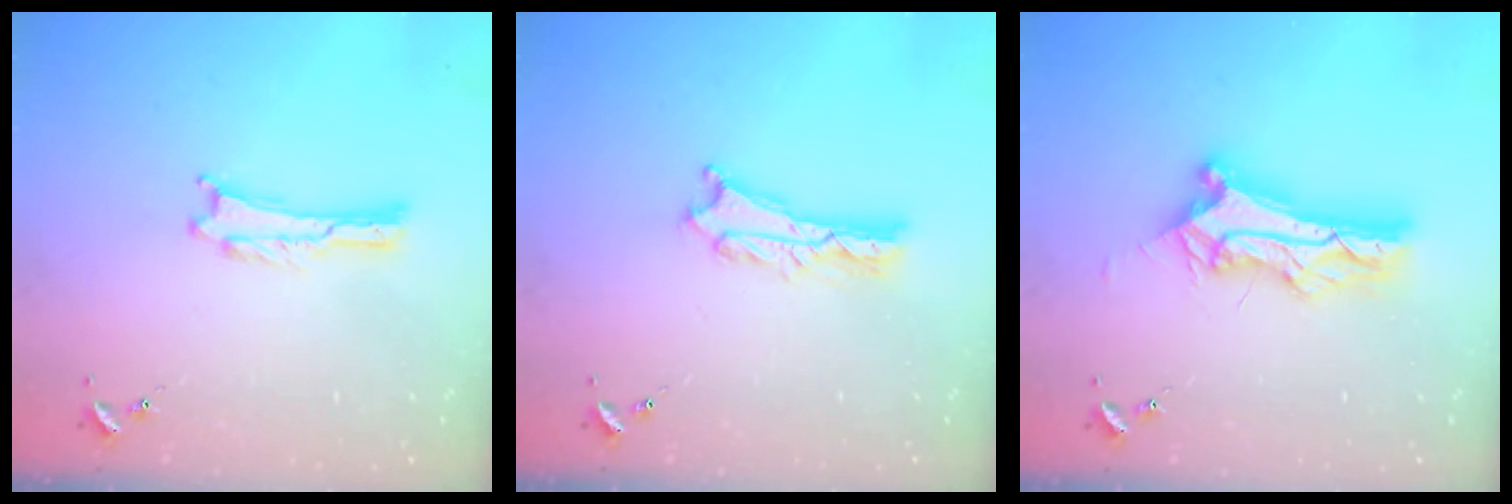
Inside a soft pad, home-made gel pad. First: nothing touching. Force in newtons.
{"total": 2.4, "press": 2.4, "slide": 0.2}
{"total": 11.0, "press": 11.0, "slide": 0.9}